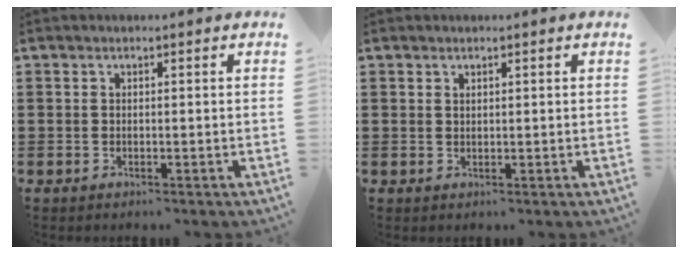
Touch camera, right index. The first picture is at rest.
{"total": 0.7, "force": [0.6, 0.4, 0.1], "torque": [-0.004, 0.001, 0.011]}